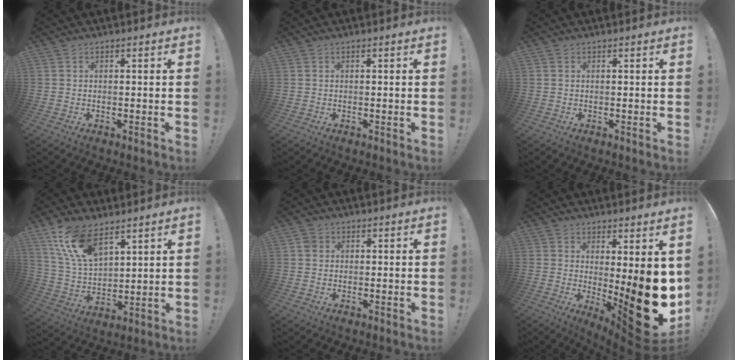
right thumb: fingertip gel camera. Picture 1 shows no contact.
{"total": 0.0}
{"total": 0.0}
{"total": 15.0, "force": [9.9, 7.4, 8.6], "torque": [-0.177, -0.048, 0.187]}
{"total": 2.2, "force": [0.7, 2.0, 0.8], "torque": [-0.001, -0.002, 0.011]}
{"total": 19.0, "force": [-2.4, 5.8, 17.9], "torque": [-0.201, -0.027, -0.019]}